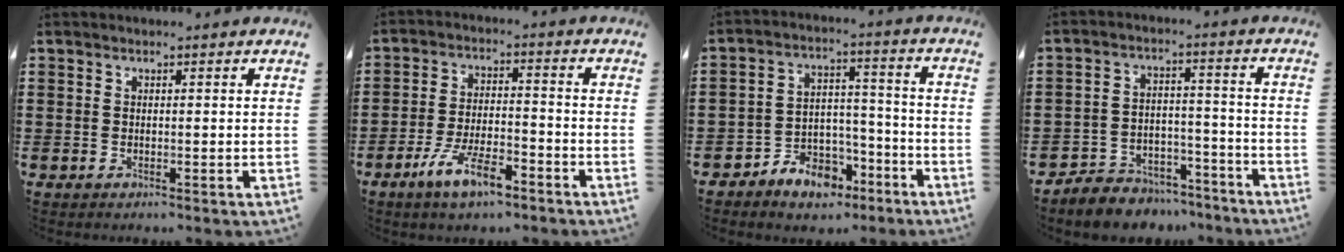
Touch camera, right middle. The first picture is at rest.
{"total": 7.9, "force": [-5.2, 2.3, 5.5], "torque": [-0.111, 0.004, -0.097]}
{"total": 6.4, "force": [-5.2, 3.6, 1.1], "torque": [-0.020, 0.026, -0.100]}
{"total": 6.1, "force": [-5.8, 1.6, 0.1], "torque": [0.000, 0.020, -0.118]}